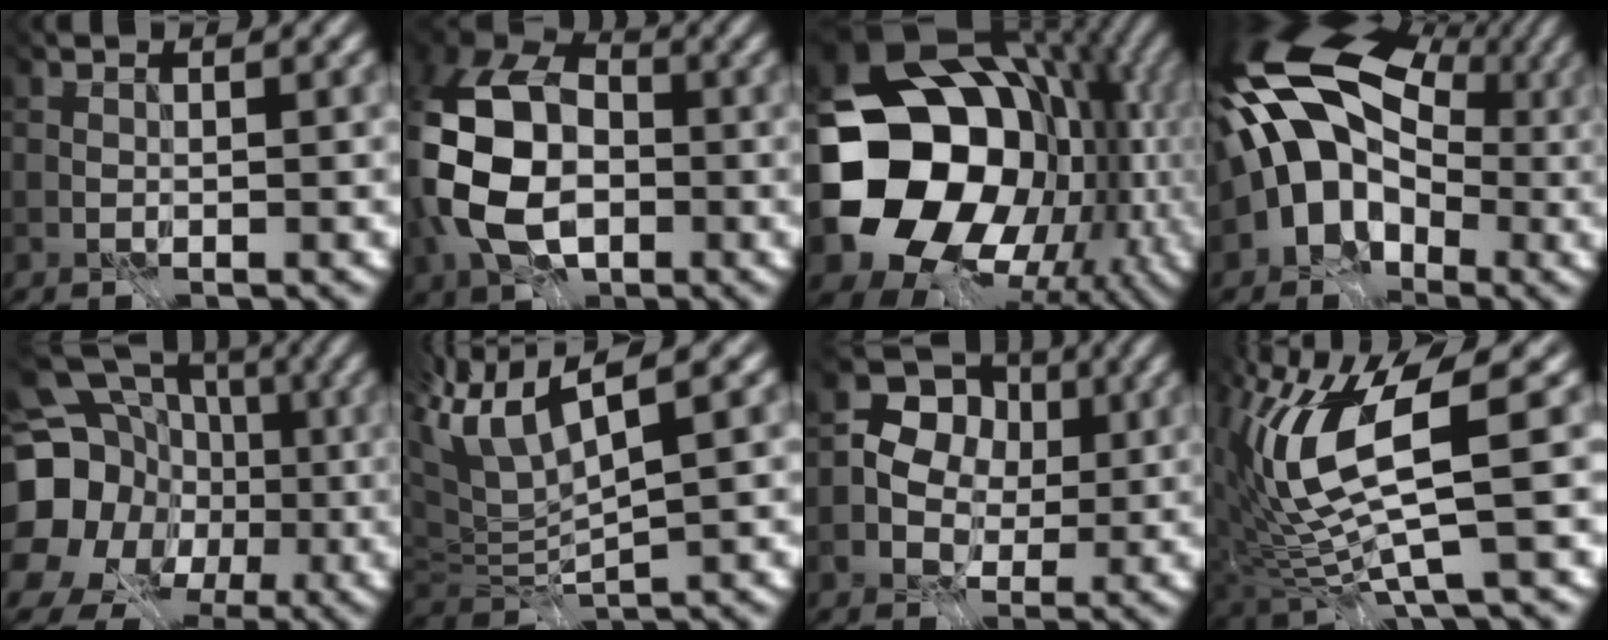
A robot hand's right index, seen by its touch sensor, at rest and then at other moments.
{"total": 11.1, "force": [-3.2, 7.0, 8.0], "torque": [-0.178, -0.017, -0.045]}
{"total": 15.2, "force": [-2.3, 12.5, 8.3], "torque": [-0.151, -0.027, -0.010]}
{"total": 13.1, "force": [-1.9, 8.4, 9.9], "torque": [-0.155, 0.003, -0.031]}
{"total": 19.1, "force": [-2.6, 17.4, 7.4], "torque": [-0.168, -0.002, -0.055]}
{"total": 4.3, "force": [0.7, 0.2, 4.3], "torque": [-0.101, 0.000, 0.035]}
{"total": 6.0, "force": [-0.9, 5.2, 2.8], "torque": [-0.029, 0.012, -0.018]}
{"total": 8.4, "force": [0.1, 1.1, 8.3], "torque": [-0.197, -0.022, 0.033]}